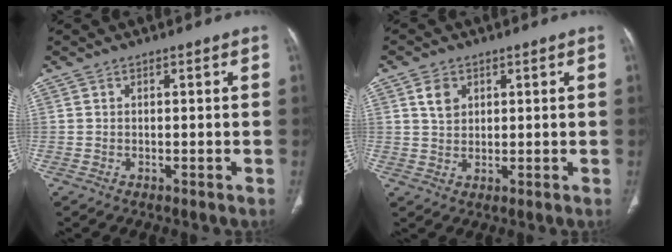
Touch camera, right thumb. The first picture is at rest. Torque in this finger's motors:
{"motor_torque": [0.20, 1.18, 0.42, -0.12, 0.13]}